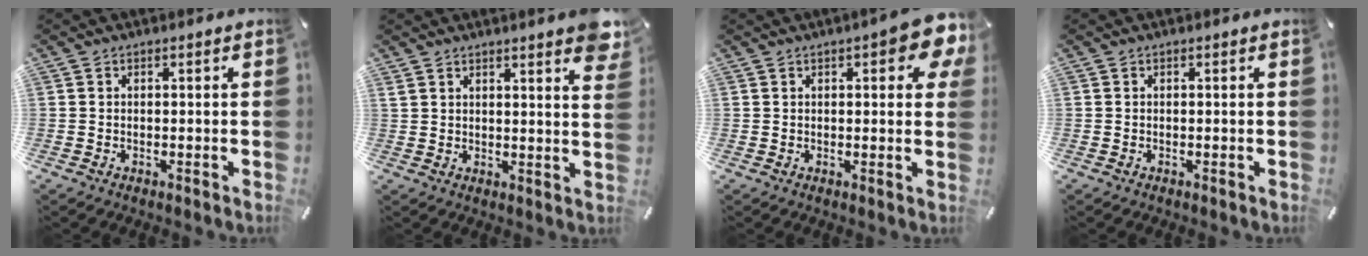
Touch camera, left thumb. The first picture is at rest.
{"total": 5.4, "force": [4.2, 1.1, 3.3], "torque": [-0.051, -0.023, 0.073]}
{"total": 8.8, "force": [3.9, 3.2, 7.3], "torque": [-0.091, -0.015, 0.061]}
{"total": 0.0}